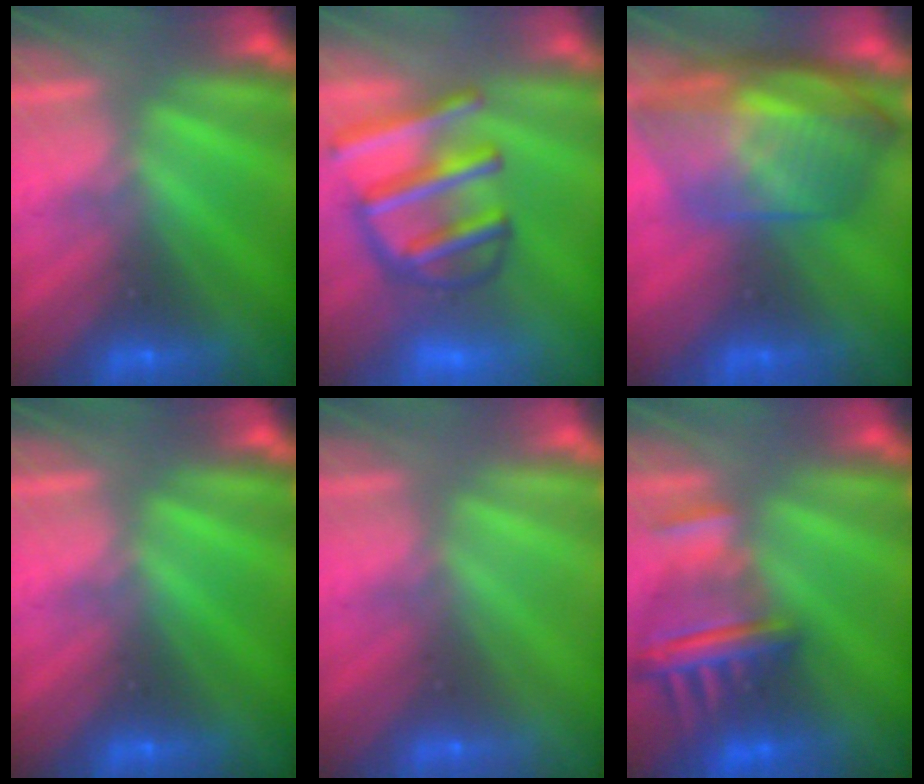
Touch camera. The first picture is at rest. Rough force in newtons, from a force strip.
{"total": 6.5}
{"total": 10.6}
{"total": 0.0}
{"total": 3.0}
{"total": 5.6}